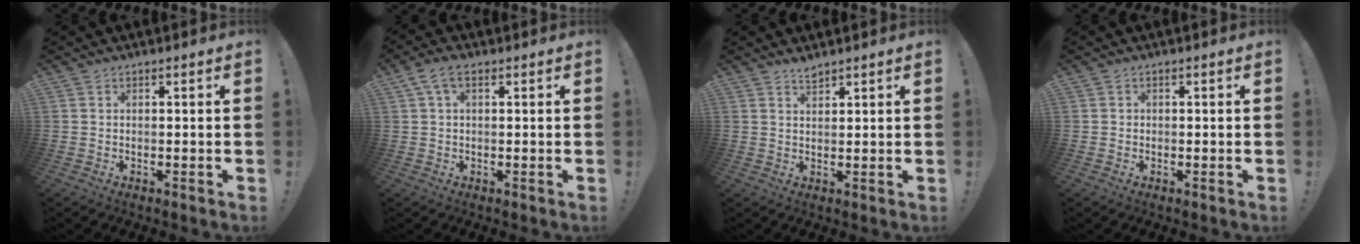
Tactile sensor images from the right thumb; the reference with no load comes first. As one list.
[{"total": 4.6, "force": [1.7, 2.3, 3.6], "torque": [-0.068, 0.006, 0.033]}, {"total": 2.5, "force": [2.3, 0.4, 0.8], "torque": [-0.007, -0.017, 0.040]}, {"total": 0.9, "force": [0.0, 0.9, 0.2], "torque": [-0.009, 0.006, 0.001]}]